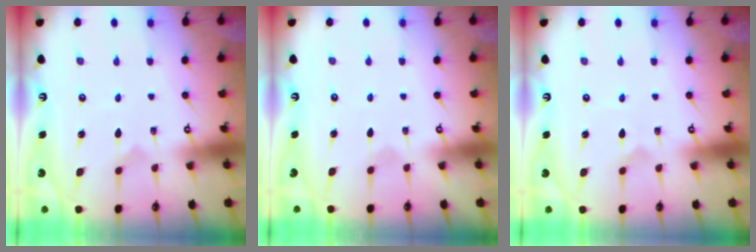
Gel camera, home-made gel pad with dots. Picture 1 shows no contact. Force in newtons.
{"total": 0.7, "press": 0.7, "slide": 0.1}
{"total": 0.0}